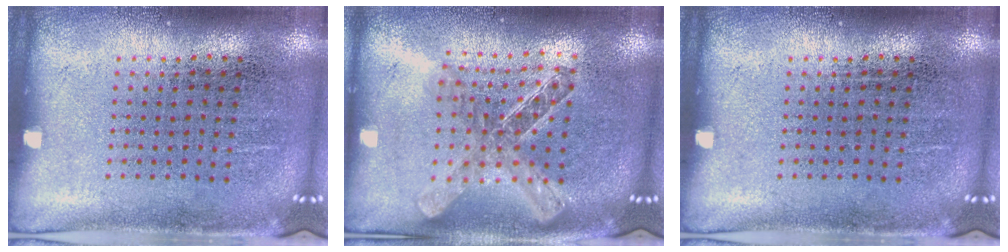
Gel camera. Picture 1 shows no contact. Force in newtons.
{"total": 2.0, "press": 1.7, "slide": 1.2}
{"total": 0.0}